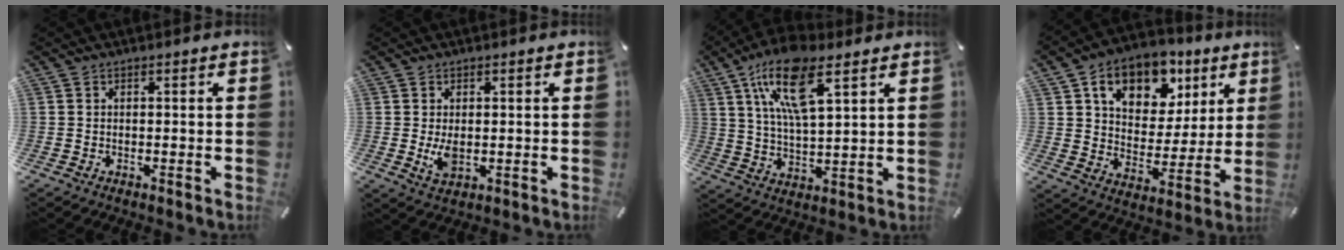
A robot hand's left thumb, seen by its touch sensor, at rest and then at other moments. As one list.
[{"total": 4.1, "force": [0.0, 2.5, 3.3], "torque": [-0.074, -0.006, -0.004]}, {"total": 15.6, "force": [9.2, 5.3, 11.4], "torque": [-0.241, -0.020, 0.159]}, {"total": 14.4, "force": [8.5, 9.6, 6.6], "torque": [-0.110, -0.039, 0.152]}]